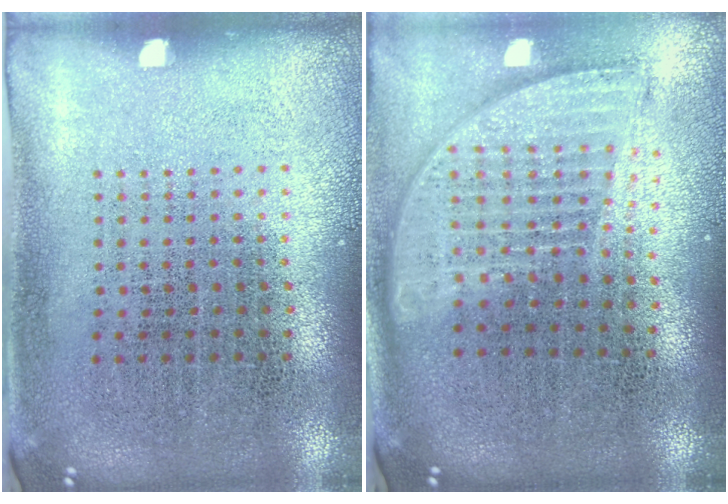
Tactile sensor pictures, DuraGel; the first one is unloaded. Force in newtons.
{"total": 1.8, "press": 1.5, "slide": 1.0}